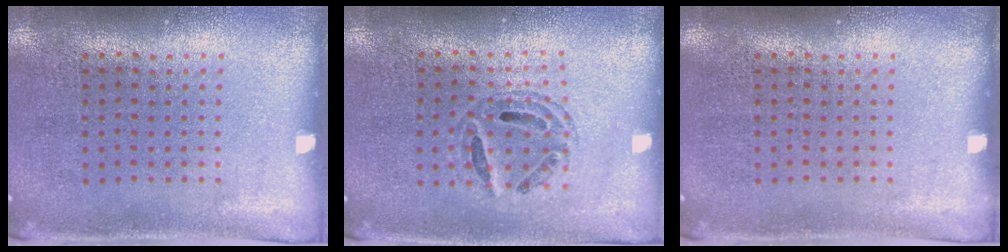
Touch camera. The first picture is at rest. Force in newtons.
{"total": 0.7, "press": 0.7, "slide": 0.1}
{"total": 0.0}